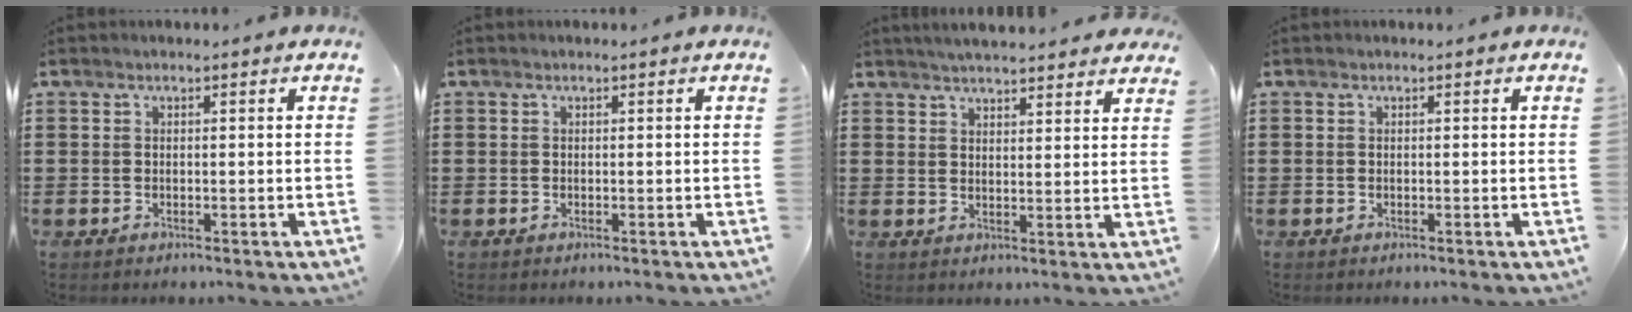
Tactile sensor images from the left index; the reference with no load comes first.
{"total": 0.0}
{"total": 3.9, "force": [3.8, 0.1, 0.8], "torque": [-0.027, -0.012, 0.071]}
{"total": 0.0}